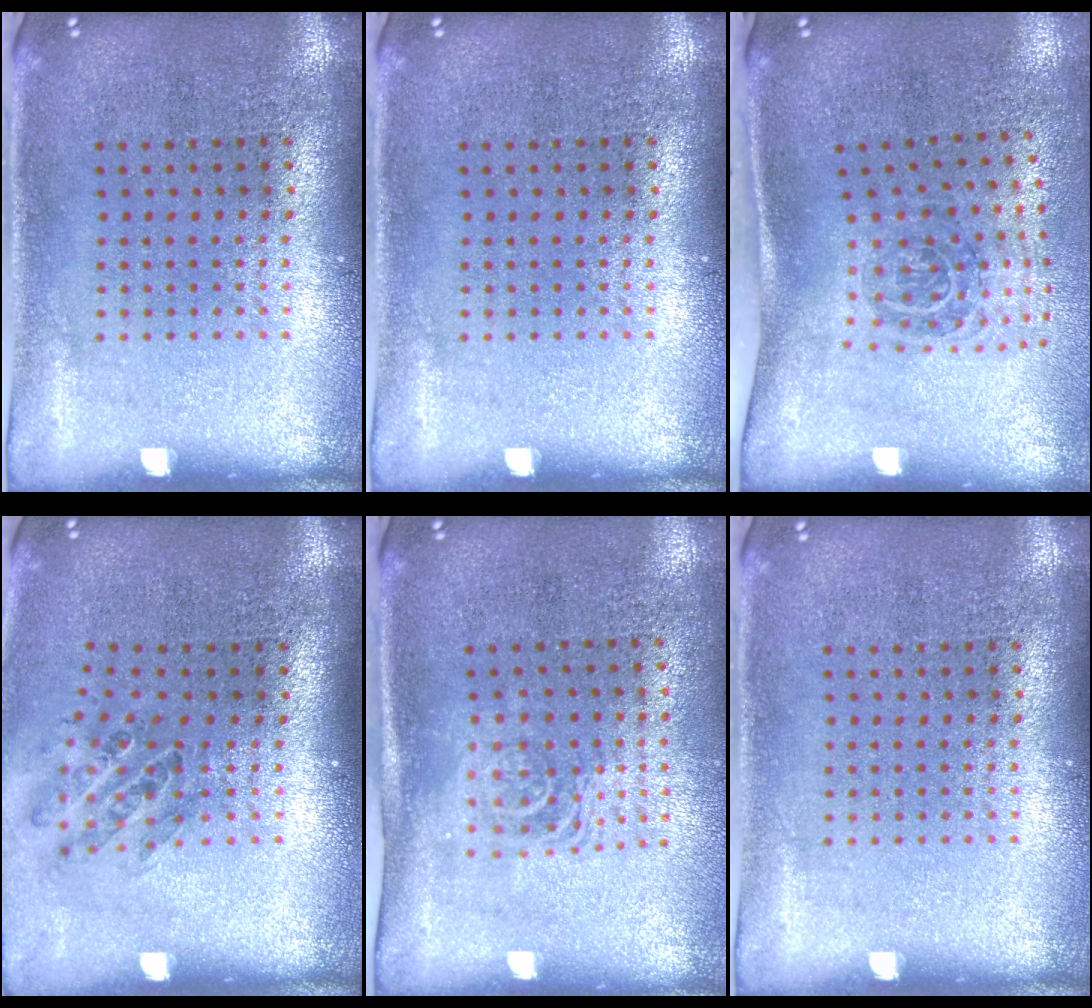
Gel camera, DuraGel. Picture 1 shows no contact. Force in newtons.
{"total": 0.0}
{"total": 1.9, "press": 1.2, "slide": 1.5}
{"total": 1.0, "press": 1.0, "slide": 0.3}
{"total": 1.7, "press": 1.3, "slide": 1.1}
{"total": 0.0}